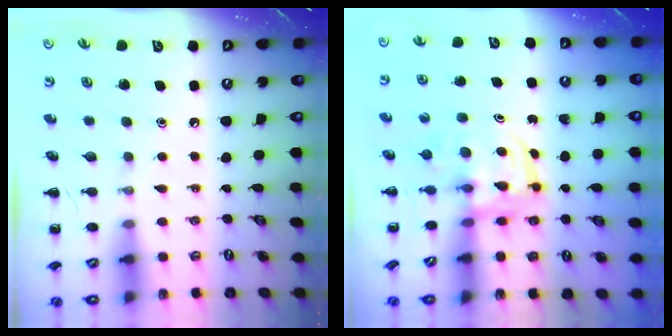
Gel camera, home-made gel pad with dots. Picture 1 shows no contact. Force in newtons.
{"total": 3.3, "press": 3.2, "slide": 0.4}